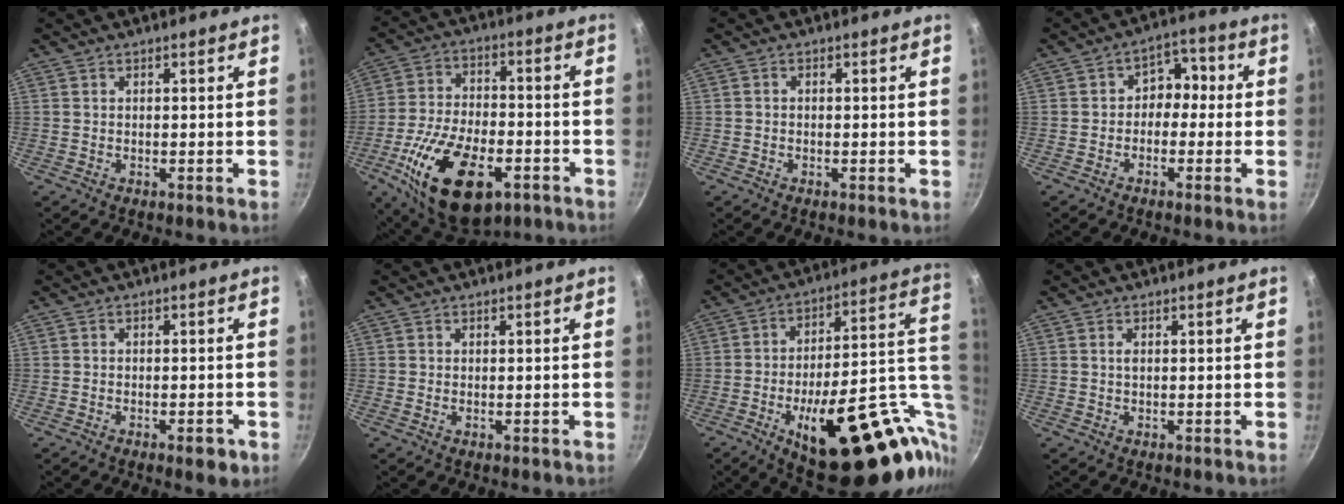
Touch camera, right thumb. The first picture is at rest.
{"total": 21.4, "force": [-9.0, 11.0, 16.0], "torque": [-0.273, 0.020, -0.150]}
{"total": 0.6, "force": [-0.2, 0.4, 0.3], "torque": [-0.005, 0.004, -0.005]}
{"total": 5.9, "force": [-0.5, 4.6, 3.6], "torque": [-0.002, 0.026, -0.025]}
{"total": 3.5, "force": [-1.7, 1.5, 2.7], "torque": [-0.031, 0.012, -0.019]}
{"total": 0.0}
{"total": 32.0, "force": [-7.8, 13.7, 27.9], "torque": [-0.344, 0.019, -0.093]}
{"total": 0.8, "force": [0.2, 0.4, 0.7], "torque": [-0.013, 0.001, 0.002]}